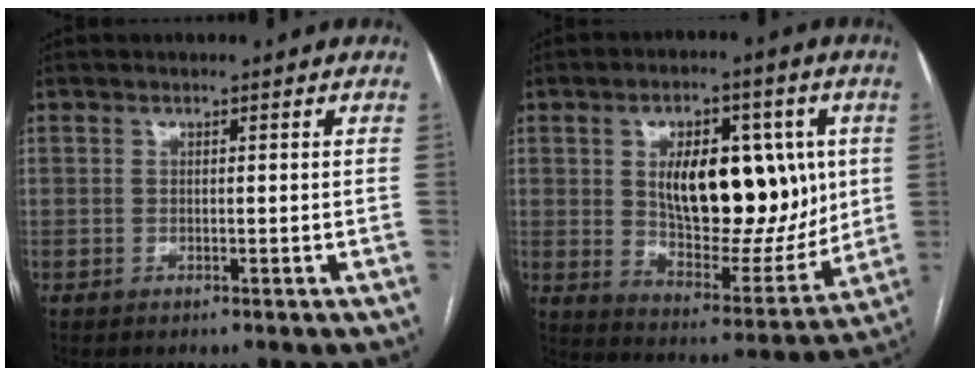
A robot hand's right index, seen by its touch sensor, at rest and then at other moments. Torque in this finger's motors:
{"motor_torque": [1.48, 0.43, 0.90, 0.17]}